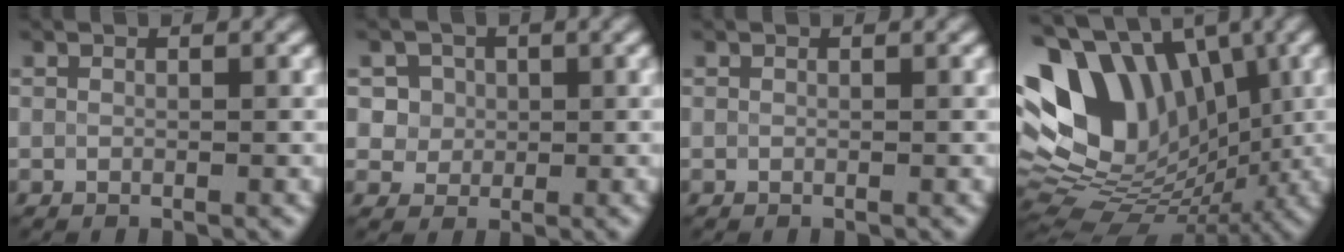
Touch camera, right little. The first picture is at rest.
{"total": 3.6, "force": [0.5, 3.5, 0.6], "torque": [0.013, 0.023, 0.005]}
{"total": 0.0}
{"total": 12.4, "force": [3.0, 8.6, 8.4], "torque": [-0.157, 0.009, 0.048]}